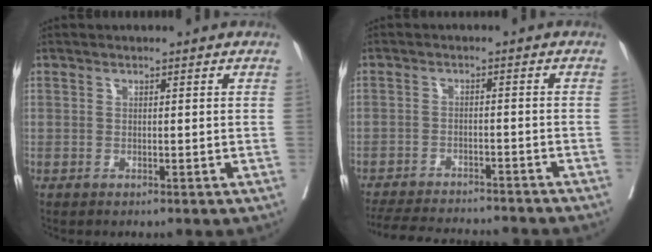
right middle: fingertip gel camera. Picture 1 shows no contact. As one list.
[{"total": 15.6, "force": [-14.4, 2.2, 5.6], "torque": [-0.112, -0.020, -0.198]}]